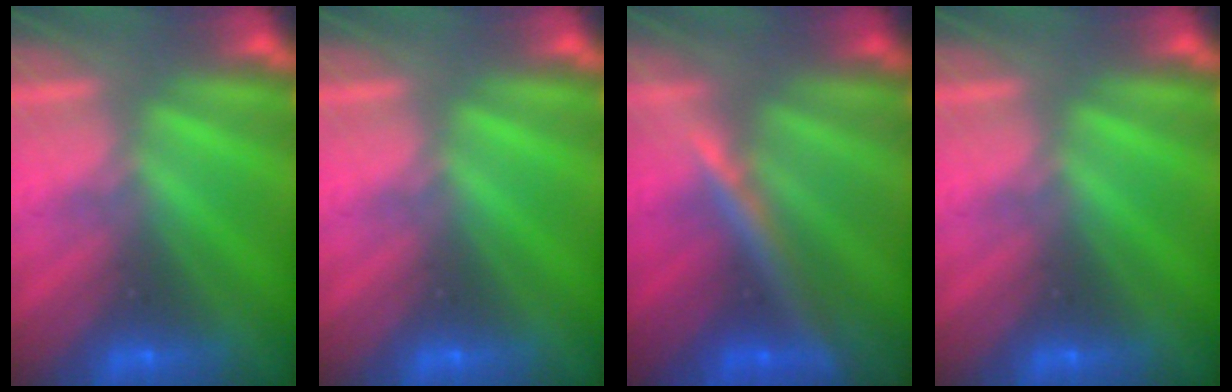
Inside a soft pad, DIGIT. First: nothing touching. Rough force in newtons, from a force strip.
{"total": 0.0}
{"total": 2.4}
{"total": 0.0}